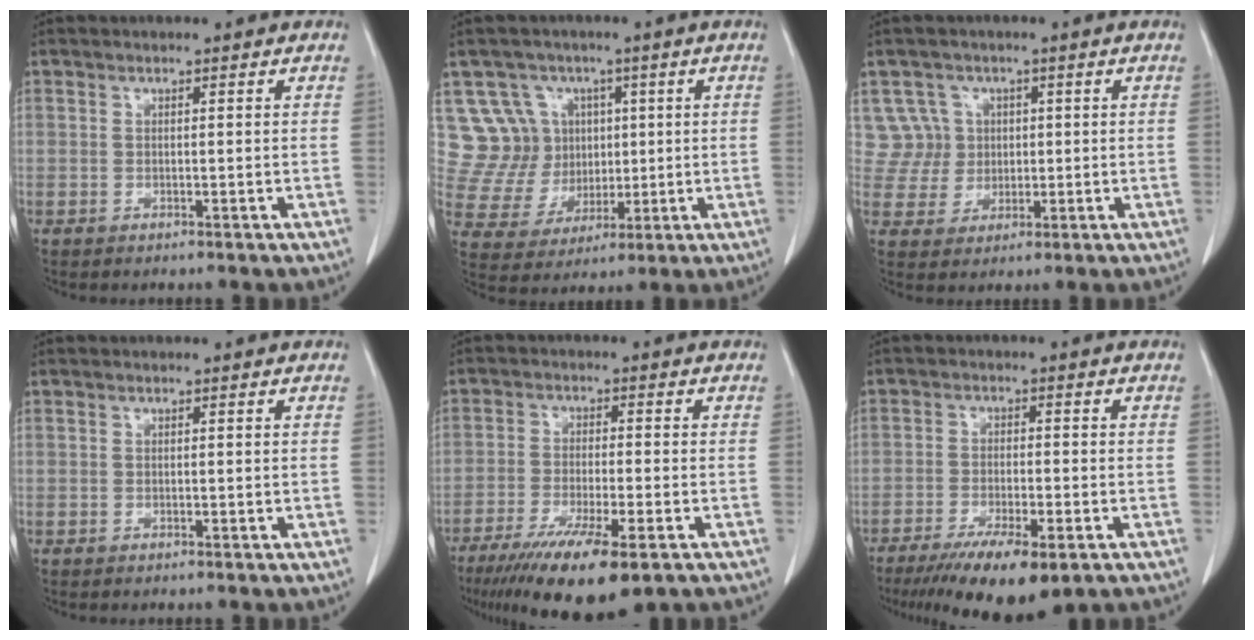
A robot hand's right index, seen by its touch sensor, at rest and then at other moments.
{"total": 10.4, "force": [3.8, 9.6, 1.5], "torque": [-0.039, 0.043, 0.084]}
{"total": 5.6, "force": [1.8, 5.3, -0.3], "torque": [0.018, 0.014, 0.040]}
{"total": 0.0}
{"total": 13.1, "force": [-8.3, 1.8, 9.9], "torque": [-0.164, -0.034, -0.132]}
{"total": 11.3, "force": [-7.3, 2.2, 8.2], "torque": [-0.130, -0.024, -0.113]}